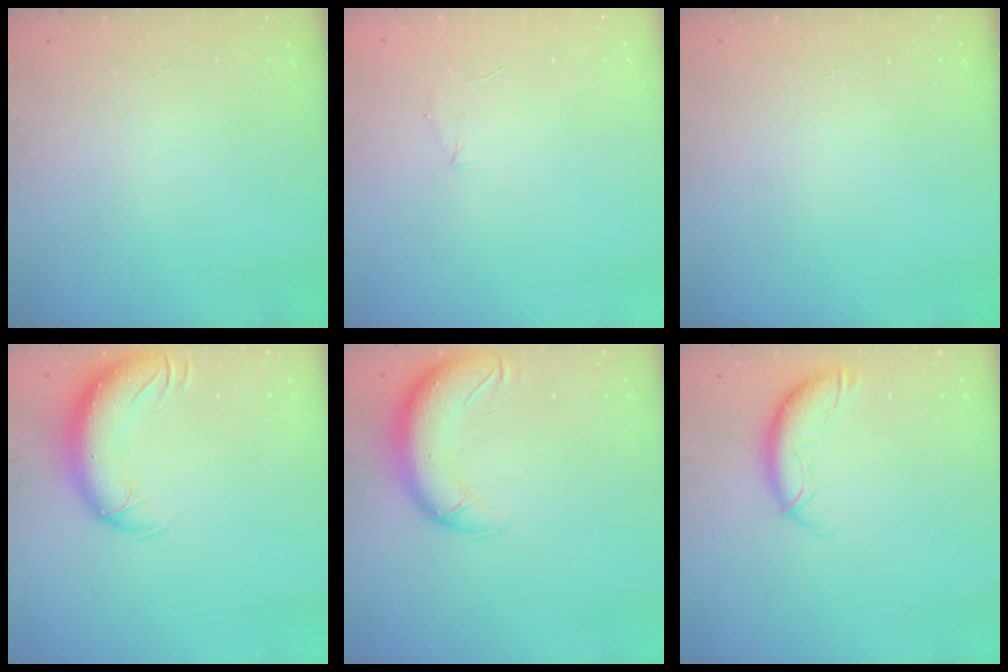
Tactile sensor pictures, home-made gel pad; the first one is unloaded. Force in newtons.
{"total": 4.1, "press": 3.9, "slide": 1.0}
{"total": 0.0}
{"total": 12.9, "press": 12.4, "slide": 3.5}
{"total": 12.1, "press": 11.8, "slide": 2.5}
{"total": 10.0, "press": 9.9, "slide": 0.8}